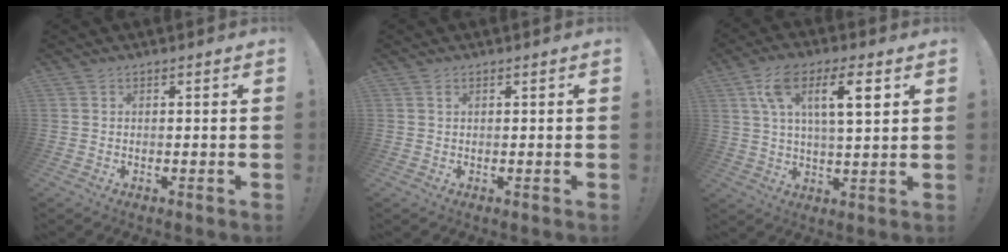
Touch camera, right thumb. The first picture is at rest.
{"total": 0.7, "force": [0.4, 0.3, 0.5], "torque": [-0.006, 0.001, 0.006]}
{"total": 12.5, "force": [5.0, 4.6, 10.5], "torque": [-0.180, 0.005, 0.083]}